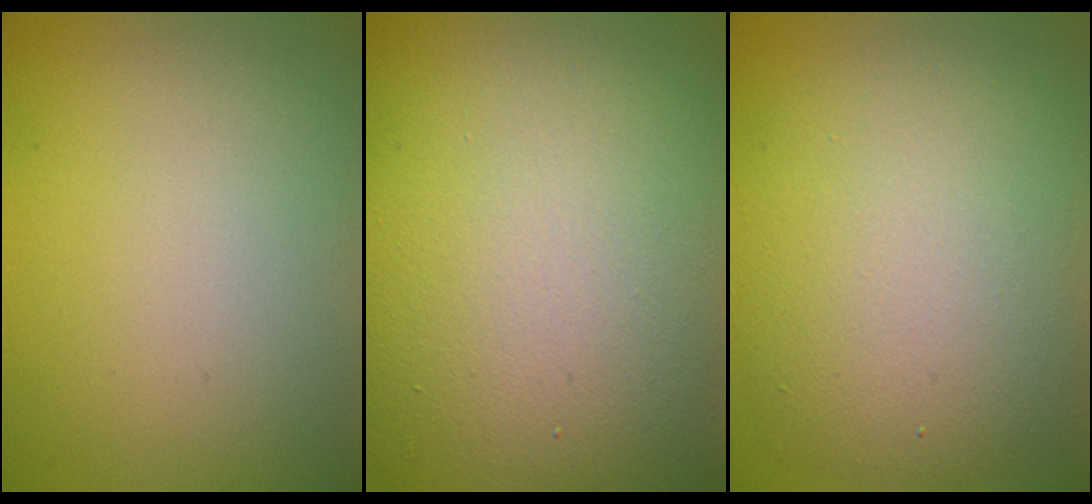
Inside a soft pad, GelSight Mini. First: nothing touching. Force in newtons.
{"total": 20.2, "press": 20.2, "slide": 0.8}
{"total": 8.4, "press": 8.3, "slide": 0.7}